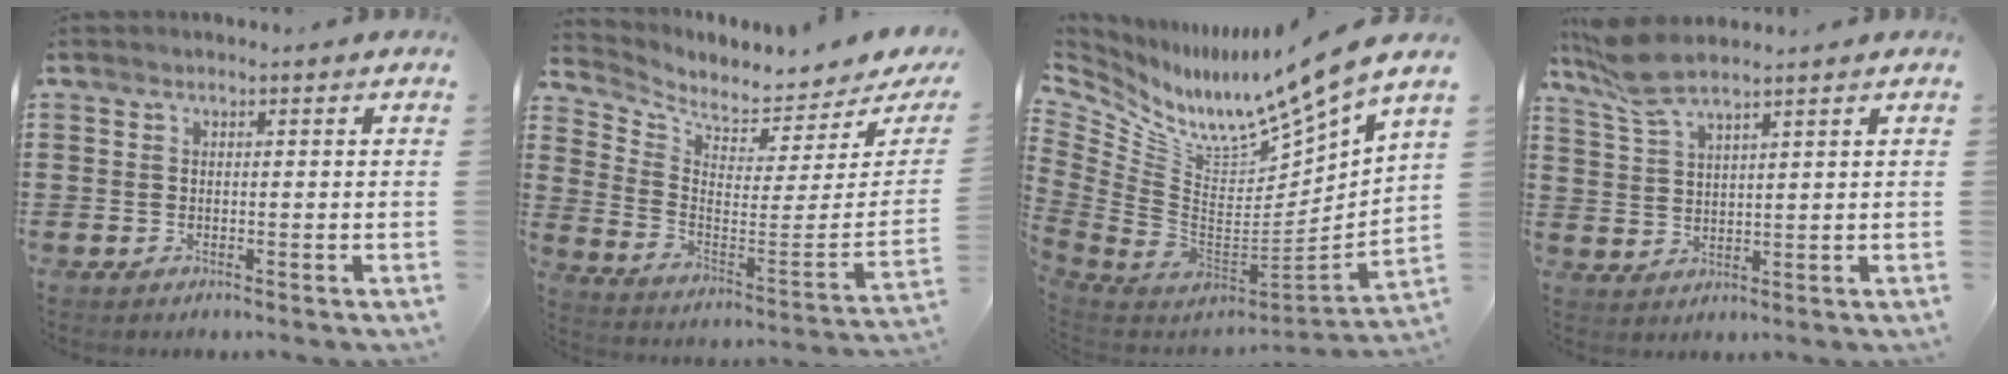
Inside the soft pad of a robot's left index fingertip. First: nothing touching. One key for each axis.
{"total": 4.2, "fx": 4.0, "fy": 0.2, "fz": 1.3, "tx": -0.053, "ty": -0.054, "tz": 0.065}
{"total": 10.3, "fx": 8.1, "fy": 2.0, "fz": 6.0, "tx": -0.116, "ty": -0.084, "tz": 0.122}
{"total": 6.0, "fx": 4.8, "fy": 0.9, "fz": 3.5, "tx": -0.083, "ty": -0.005, "tz": 0.089}